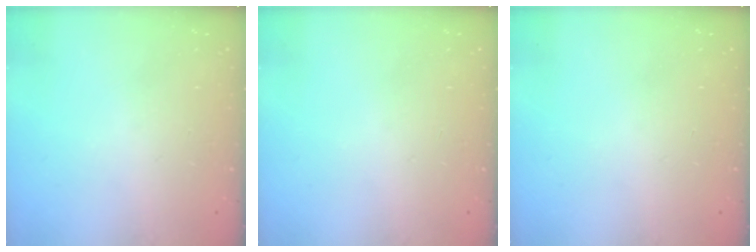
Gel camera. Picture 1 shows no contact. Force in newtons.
{"total": 0.0}
{"total": 0.0}